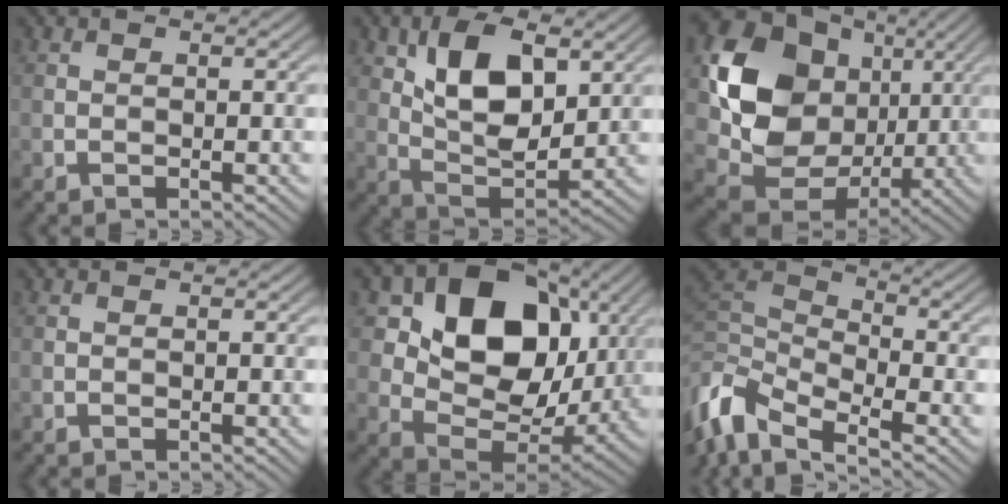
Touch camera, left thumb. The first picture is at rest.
{"total": 10.5, "force": [3.6, 5.5, 8.2], "torque": [-0.157, -0.001, 0.066]}
{"total": 16.0, "force": [2.4, 12.9, 9.1], "torque": [-0.208, -0.014, 0.049]}
{"total": 0.0}
{"total": 14.7, "force": [4.3, 10.6, 9.3], "torque": [-0.146, -0.005, 0.070]}
{"total": 9.3, "force": [-5.1, 3.9, 6.7], "torque": [-0.153, -0.005, -0.119]}